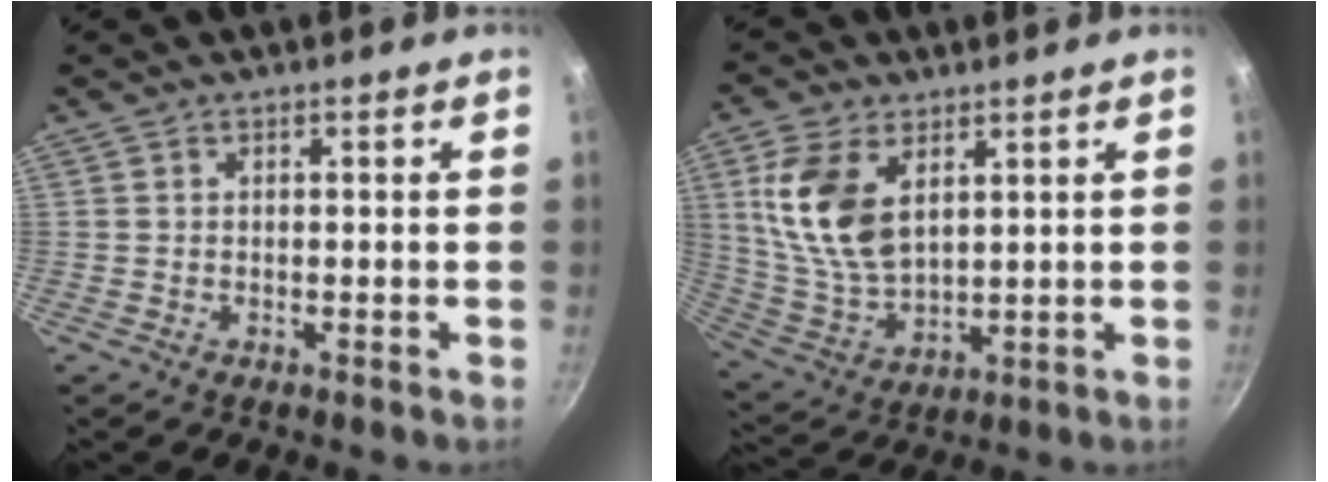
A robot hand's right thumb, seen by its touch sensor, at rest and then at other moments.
{"total": 13.9, "force": [4.7, 8.0, 10.4], "torque": [-0.197, -0.023, 0.105]}